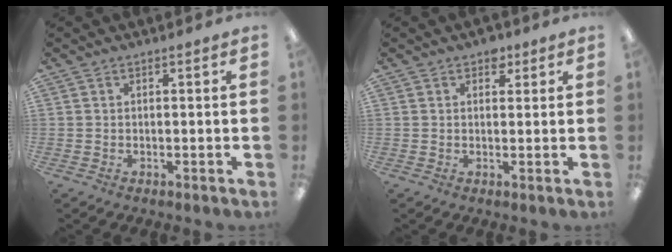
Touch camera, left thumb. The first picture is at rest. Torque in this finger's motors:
{"motor_torque": [0.18, 0.18, 0.02, -0.02, 0.06]}